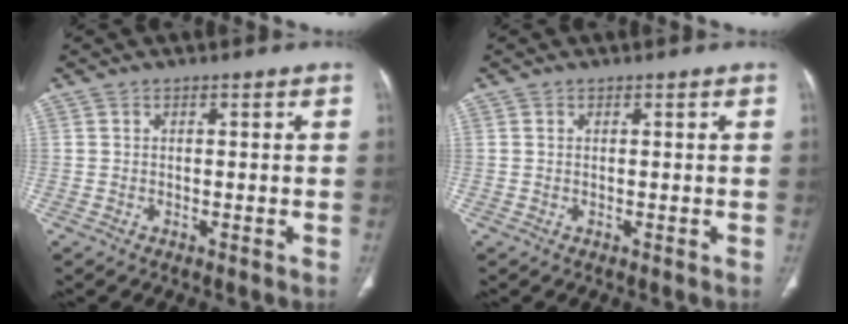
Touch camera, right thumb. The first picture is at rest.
{"total": 0.0}